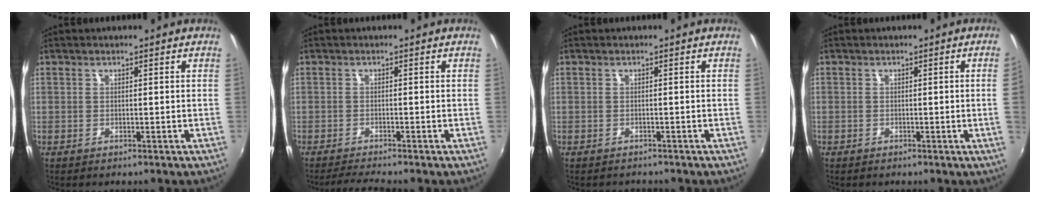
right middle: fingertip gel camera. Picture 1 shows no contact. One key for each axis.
{"total": 3.3, "fx": -3.1, "fy": -0.7, "fz": 1.1, "tx": -0.034, "ty": -0.009, "tz": -0.057}
{"total": 1.7, "fx": -1.6, "fy": 0.6, "fz": 0.1, "tx": -0.009, "ty": -0.006, "tz": -0.024}
{"total": 2.0, "fx": -0.2, "fy": -1.2, "fz": 1.5, "tx": -0.021, "ty": -0.012, "tz": 0.002}